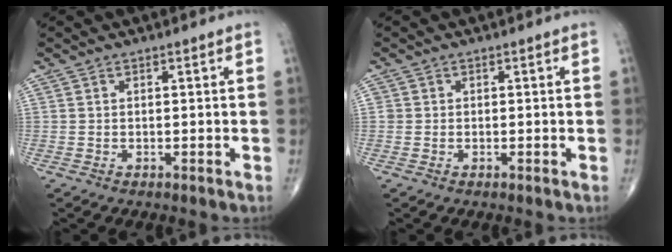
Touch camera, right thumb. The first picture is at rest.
{"total": 0.8, "force": [0.0, 0.8, 0.1], "torque": [0.005, 0.003, -0.001]}